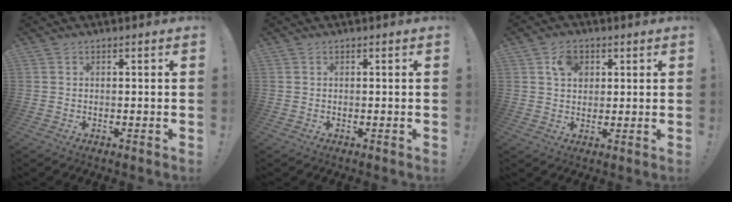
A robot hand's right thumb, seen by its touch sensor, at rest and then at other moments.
{"total": 0.0}
{"total": 6.5, "force": [2.7, 5.0, 3.2], "torque": [-0.057, 0.004, 0.052]}